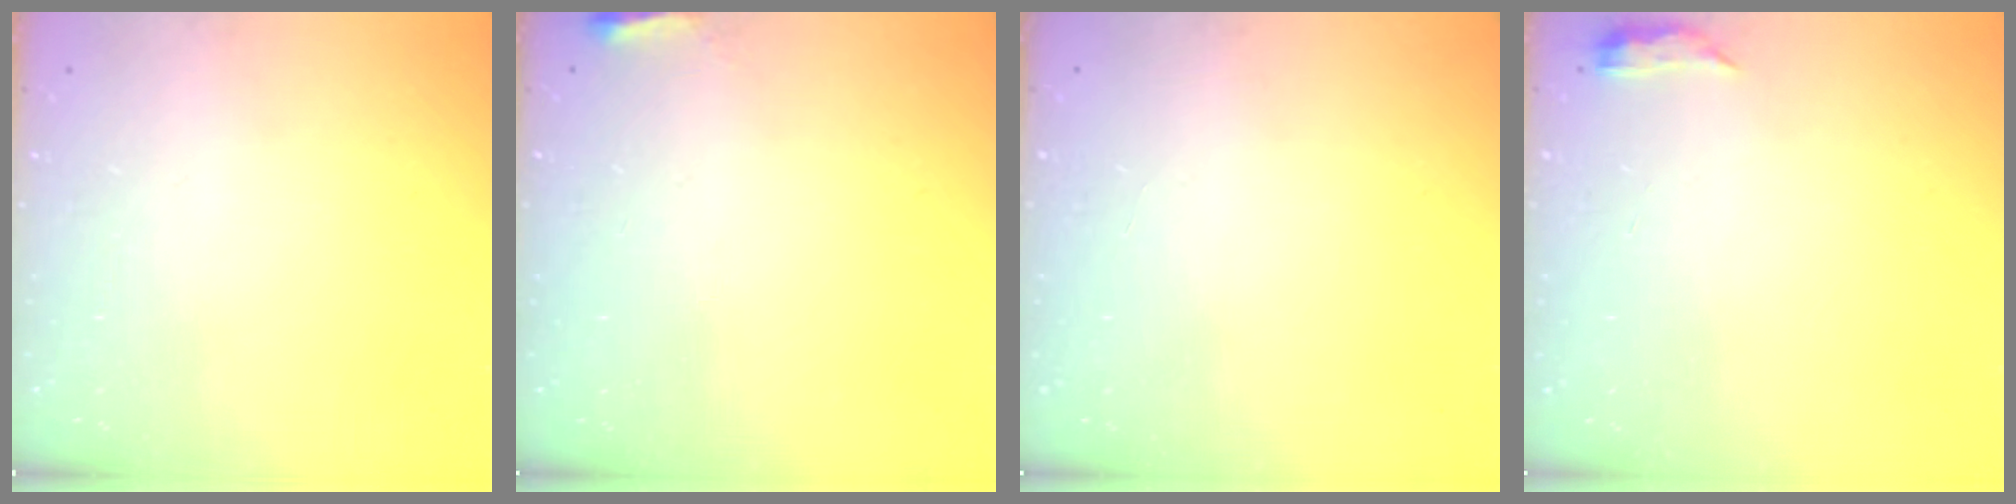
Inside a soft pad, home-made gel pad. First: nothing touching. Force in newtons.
{"total": 5.0, "press": 4.9, "slide": 1.0}
{"total": 0.0}
{"total": 3.2, "press": 3.1, "slide": 0.6}